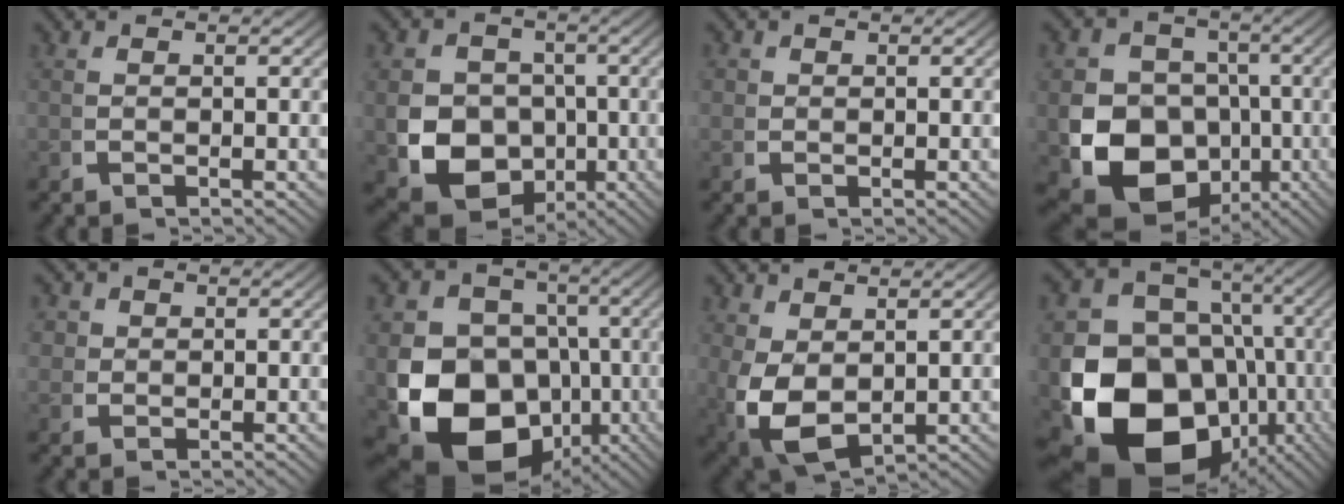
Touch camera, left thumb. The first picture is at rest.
{"total": 13.1, "force": [-2.9, 10.9, 6.6], "torque": [-0.156, -0.060, -0.031]}
{"total": 1.4, "force": [0.5, 1.2, 0.3], "torque": [-0.010, -0.010, 0.010]}
{"total": 15.4, "force": [-3.7, 12.5, 8.1], "torque": [-0.182, -0.076, -0.040]}
{"total": 2.8, "force": [1.1, 2.3, 1.0], "torque": [-0.026, -0.008, 0.023]}
{"total": 18.7, "force": [-4.8, 14.6, 10.6], "torque": [-0.226, -0.094, -0.050]}
{"total": 7.7, "force": [-1.1, 5.4, 5.3], "torque": [-0.141, -0.049, 0.015]}
{"total": 23.7, "force": [-6.2, 17.4, 14.8], "torque": [-0.293, -0.096, -0.068]}